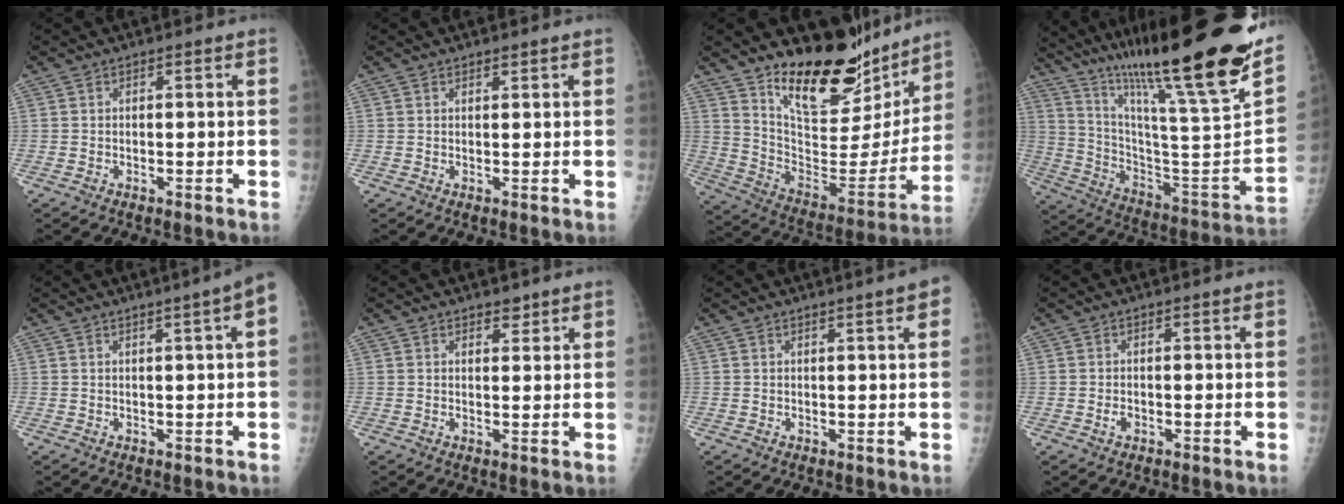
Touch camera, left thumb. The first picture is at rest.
{"total": 0.8, "force": [0.7, 0.2, 0.3], "torque": [-0.005, -0.006, 0.013]}
{"total": 23.5, "force": [18.4, 9.3, 11.3], "torque": [-0.126, -0.122, 0.294]}
{"total": 36.6, "force": [25.3, 4.9, 26.0], "torque": [-0.383, -0.089, 0.400]}
{"total": 4.2, "force": [1.6, -0.1, 3.8], "torque": [-0.048, 0.004, 0.019]}
{"total": 2.2, "force": [1.8, 1.1, 0.8], "torque": [0.003, -0.012, 0.024]}
{"total": 4.3, "force": [2.6, 0.2, 3.4], "torque": [-0.036, 0.002, 0.030]}
{"total": 0.6, "force": [0.0, 0.4, 0.4], "torque": [-0.007, -0.001, 0.000]}